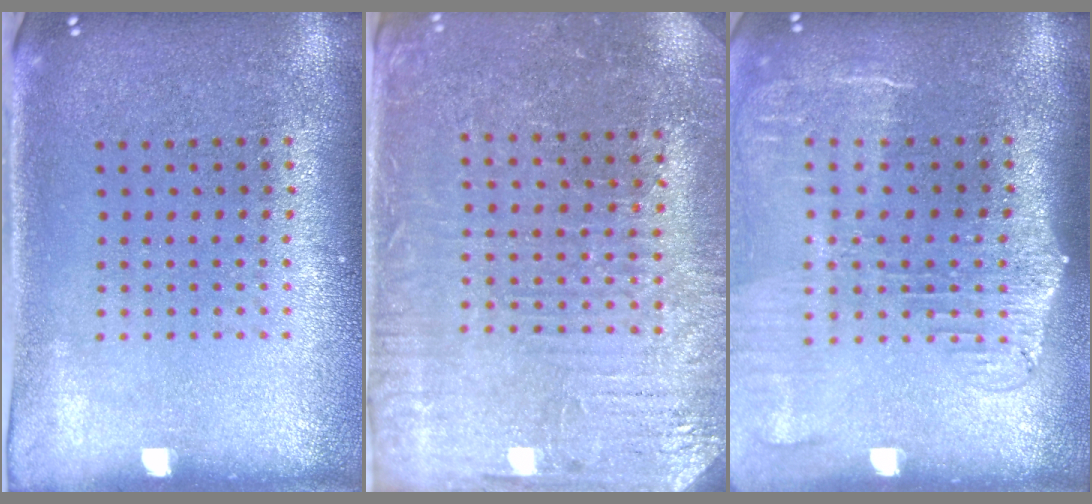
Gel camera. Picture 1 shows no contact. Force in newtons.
{"total": 3.3, "press": 3.2, "slide": 0.5}
{"total": 2.1, "press": 1.7, "slide": 1.2}